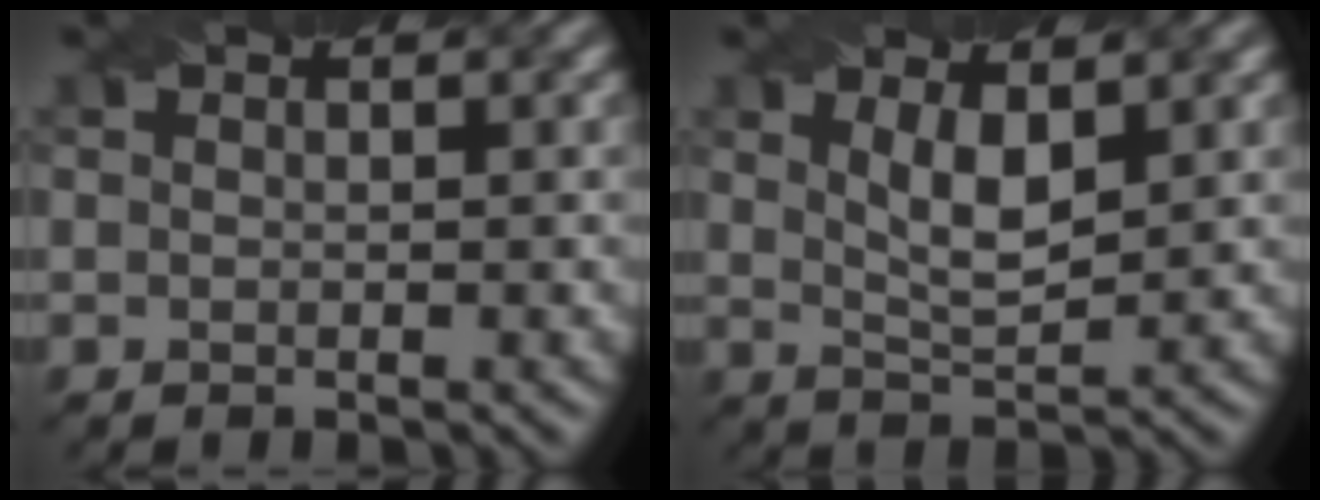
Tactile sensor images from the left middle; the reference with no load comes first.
{"total": 3.1, "force": [1.3, 0.9, 2.7], "torque": [-0.057, -0.006, 0.027]}